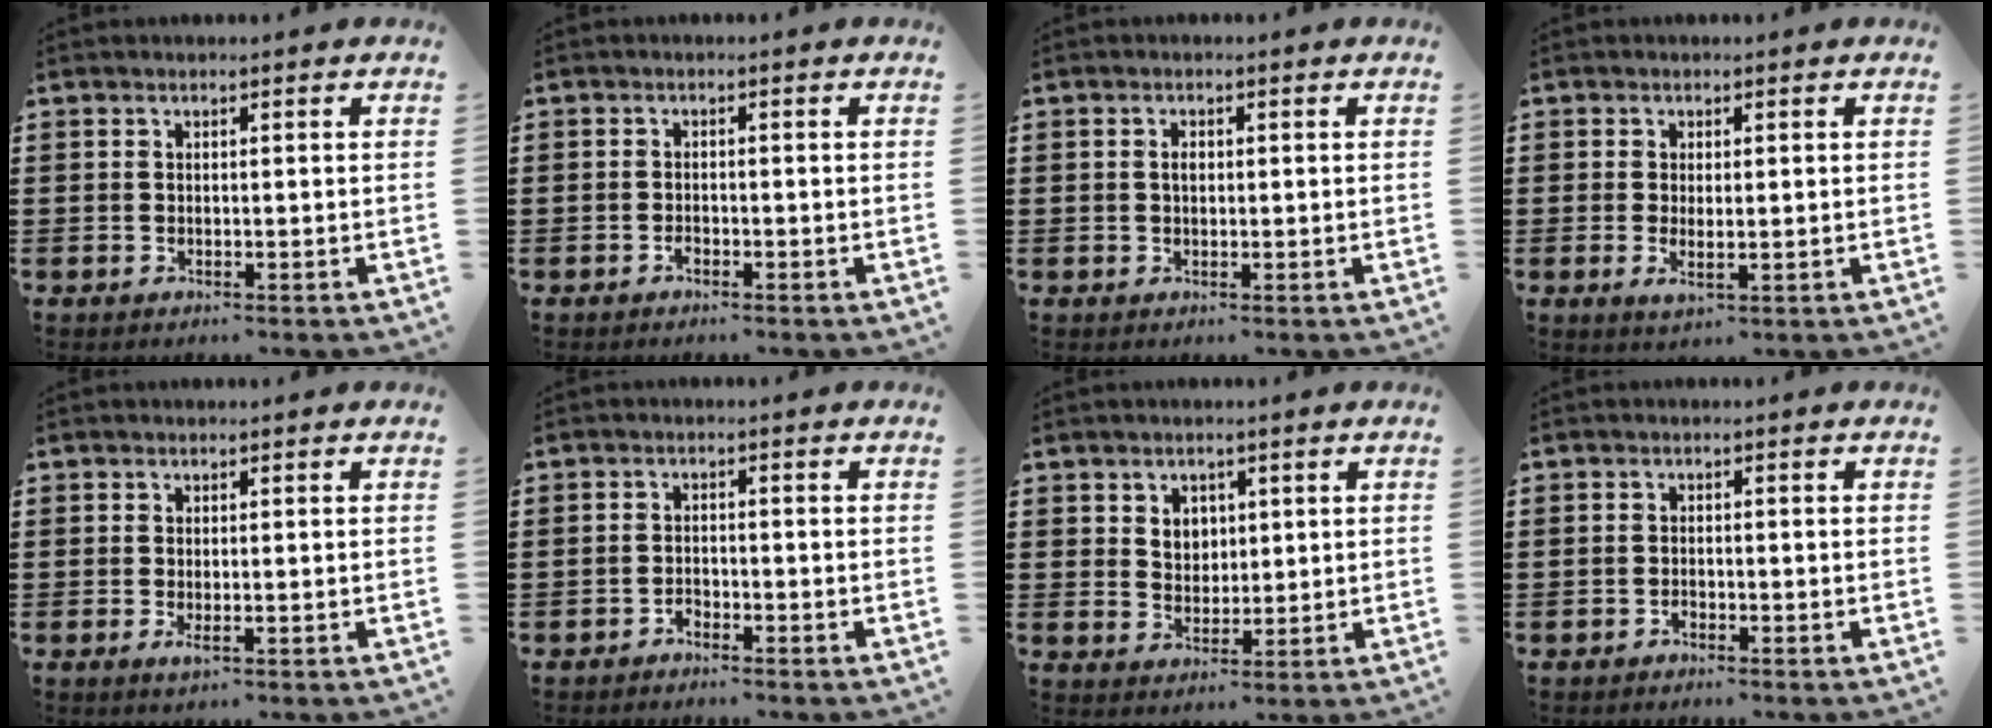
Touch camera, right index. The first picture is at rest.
{"total": 1.1, "force": [-0.8, 0.4, 0.5], "torque": [-0.013, -0.003, -0.014]}
{"total": 1.3, "force": [0.2, 0.7, 1.1], "torque": [-0.022, 0.004, 0.002]}
{"total": 2.4, "force": [-0.1, 1.0, 2.2], "torque": [-0.041, 0.001, -0.001]}
{"total": 1.1, "force": [-0.1, 0.2, 1.1], "torque": [-0.021, -0.003, -0.001]}
{"total": 1.4, "force": [-1.4, 0.4, 0.2], "torque": [-0.008, 0.002, -0.029]}
{"total": 3.1, "force": [1.6, 2.5, 0.8], "torque": [-0.027, 0.011, 0.029]}
{"total": 0.8, "force": [-0.7, 0.3, 0.2], "torque": [-0.006, 0.001, -0.015]}